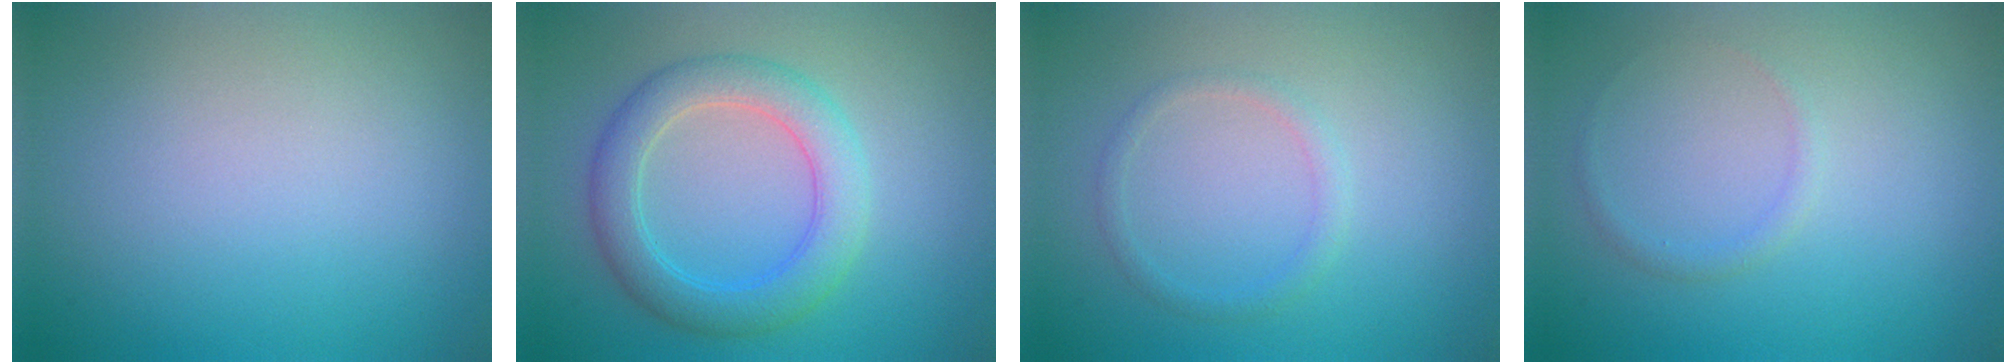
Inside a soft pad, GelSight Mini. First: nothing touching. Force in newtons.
{"total": 4.6, "press": 4.6, "slide": 0.2}
{"total": 1.3, "press": 1.3, "slide": 0.1}
{"total": 0.9, "press": 0.8, "slide": 0.1}